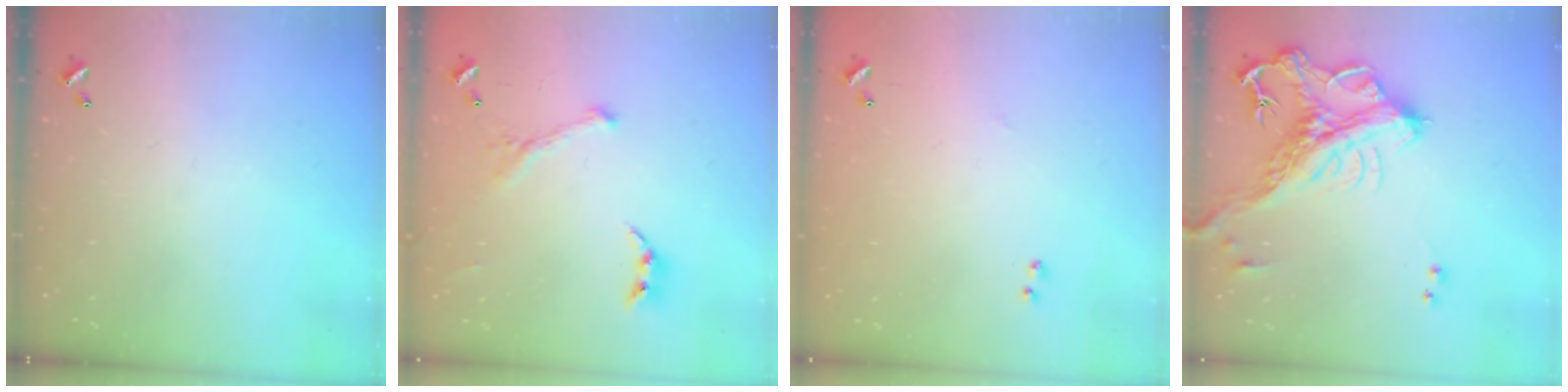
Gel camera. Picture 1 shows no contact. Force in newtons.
{"total": 1.0, "press": 0.7, "slide": 0.7}
{"total": 8.3, "press": 8.3, "slide": 0.5}
{"total": 8.5, "press": 8.3, "slide": 2.1}